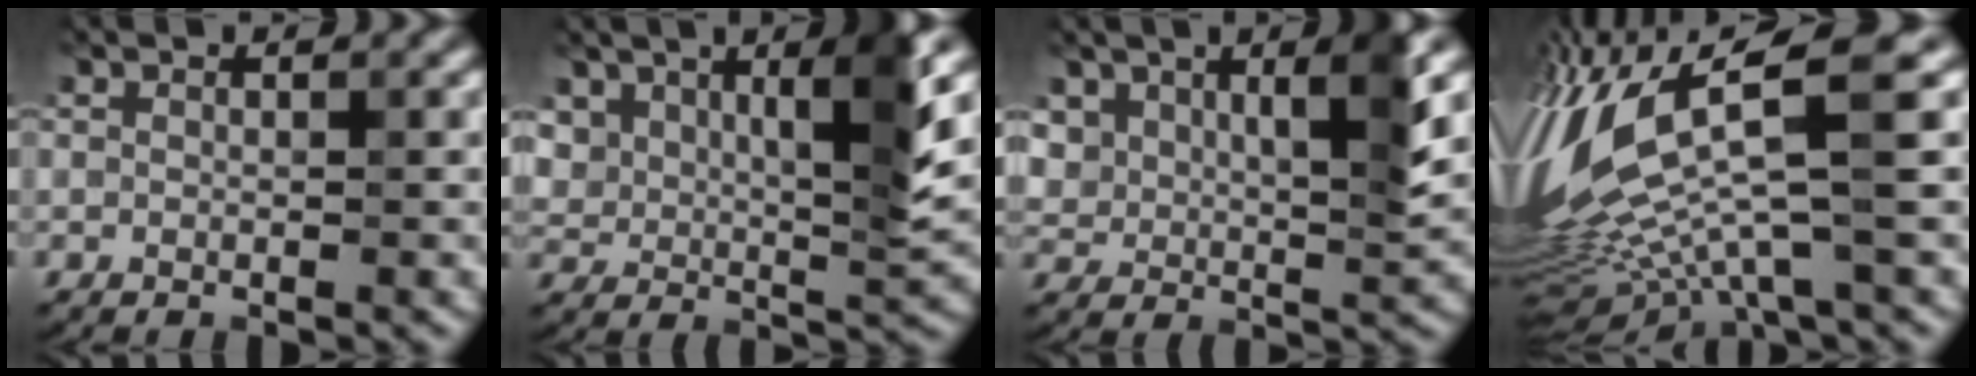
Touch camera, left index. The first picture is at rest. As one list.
[{"total": 6.6, "force": [3.1, 2.4, 5.2], "torque": [-0.089, -0.005, 0.056]}, {"total": 5.4, "force": [2.6, 2.3, 4.1], "torque": [-0.071, -0.006, 0.046]}, {"total": 13.6, "force": [1.3, 3.4, 13.1], "torque": [-0.282, 0.004, 0.044]}]